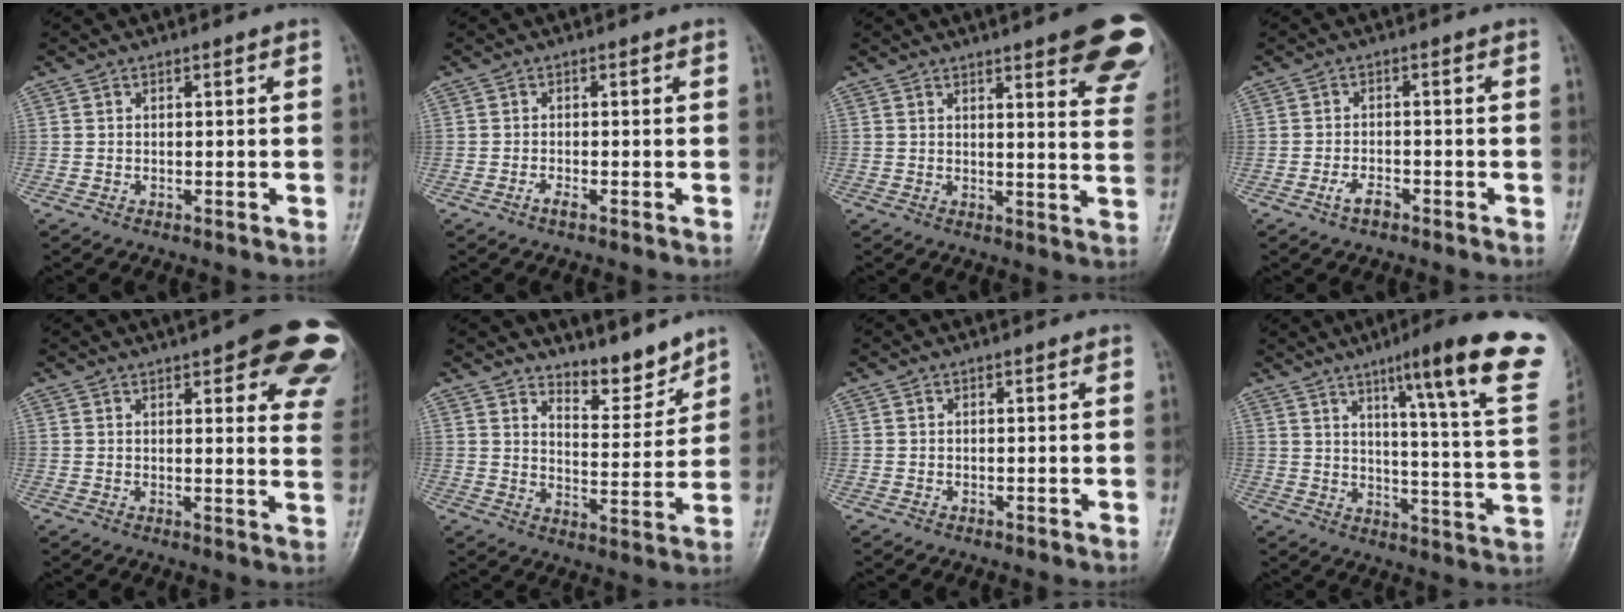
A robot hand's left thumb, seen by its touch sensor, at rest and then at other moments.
{"total": 1.3, "force": [-0.7, 0.2, 1.0], "torque": [-0.021, 0.002, -0.016]}
{"total": 15.7, "force": [9.8, 3.5, 11.8], "torque": [-0.116, -0.044, 0.102]}
{"total": 2.7, "force": [-1.8, 1.2, 1.7], "torque": [-0.035, 0.011, -0.034]}
{"total": 18.5, "force": [10.7, 5.9, 13.9], "torque": [-0.136, -0.027, 0.110]}
{"total": 7.0, "force": [6.4, 1.8, 2.1], "torque": [-0.011, -0.065, 0.111]}
{"total": 0.0}
{"total": 22.9, "force": [13.1, 2.6, 18.7], "torque": [-0.235, -0.050, 0.170]}